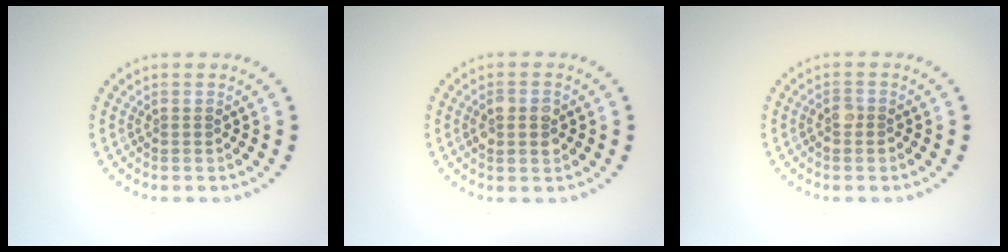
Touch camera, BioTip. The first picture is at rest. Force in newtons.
{"total": 2.6, "press": 2.6, "slide": 0.2}
{"total": 1.0, "press": 0.9, "slide": 0.5}